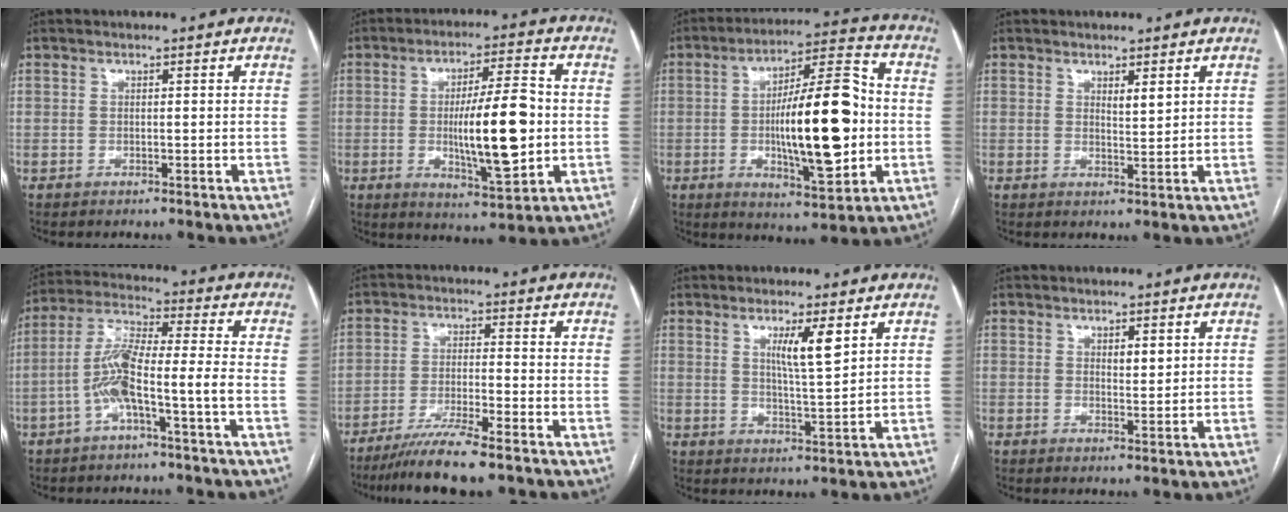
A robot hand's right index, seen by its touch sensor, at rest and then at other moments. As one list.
[{"total": 13.3, "force": [-1.0, 2.8, 13.0], "torque": [-0.214, 0.000, -0.010]}, {"total": 18.2, "force": [-1.5, 4.3, 17.6], "torque": [-0.285, 0.014, -0.020]}, {"total": 1.8, "force": [1.1, 0.3, 1.4], "torque": [-0.028, -0.008, 0.022]}, {"total": 8.9, "force": [-3.4, 0.2, 8.2], "torque": [-0.171, 0.025, -0.067]}, {"total": 9.1, "force": [-7.1, 0.0, 5.7], "torque": [-0.096, -0.027, -0.122]}, {"total": 5.6, "force": [2.5, 0.1, 5.0], "torque": [-0.087, -0.008, 0.043]}, {"total": 1.9, "force": [0.8, 0.7, 1.6], "torque": [-0.025, -0.005, 0.015]}]